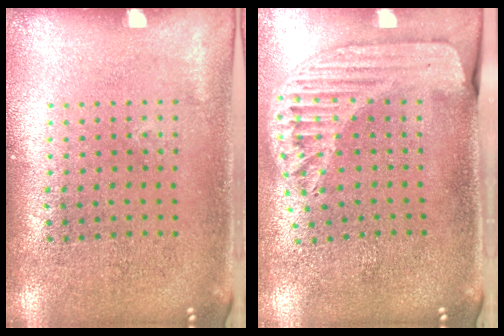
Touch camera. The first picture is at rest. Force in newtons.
{"total": 1.6, "press": 1.5, "slide": 0.4}